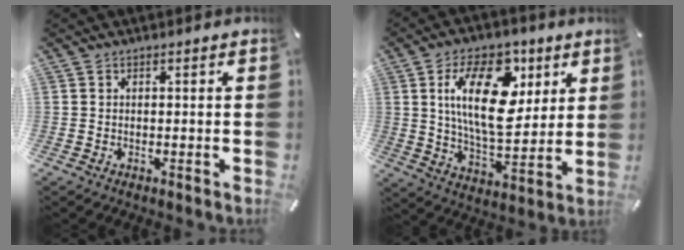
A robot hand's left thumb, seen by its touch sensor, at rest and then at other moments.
{"total": 19.9, "force": [6.2, 10.9, 15.5], "torque": [-0.272, -0.005, 0.099]}